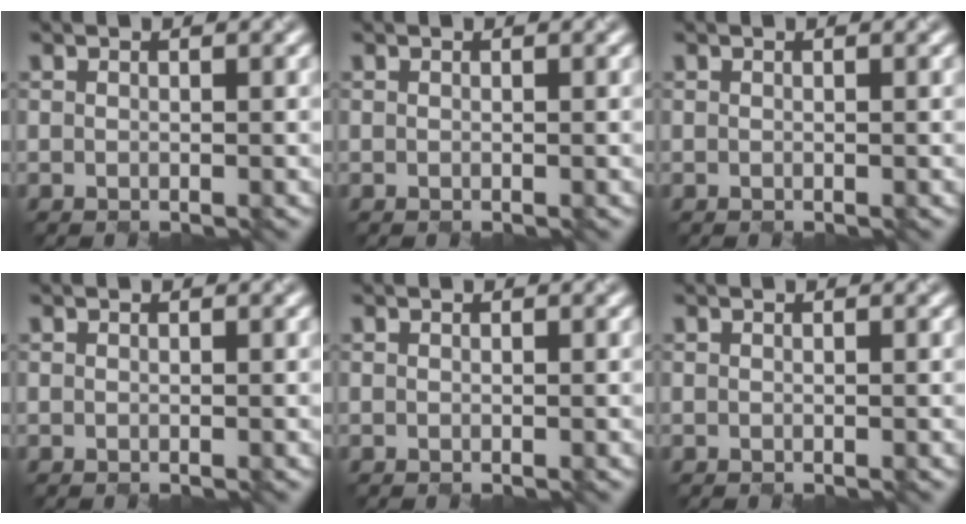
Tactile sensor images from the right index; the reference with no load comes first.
{"total": 0.0}
{"total": 0.0}
{"total": 0.0}
{"total": 0.0}
{"total": 0.0}